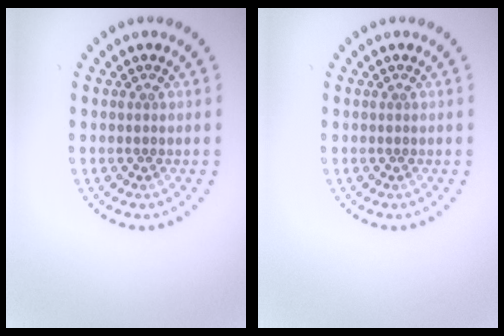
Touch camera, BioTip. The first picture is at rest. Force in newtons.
{"total": 0.0}